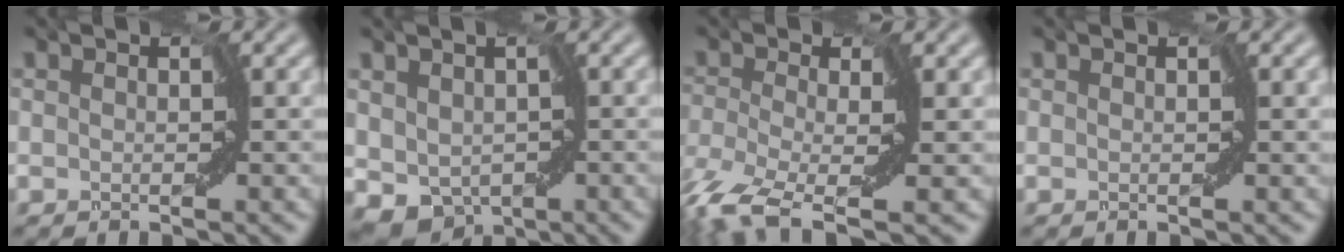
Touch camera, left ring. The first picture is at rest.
{"total": 6.7, "force": [-1.6, 5.3, 3.9], "torque": [-0.047, -0.020, -0.020]}
{"total": 7.7, "force": [-4.2, 3.4, 5.6], "torque": [-0.125, -0.024, -0.089]}
{"total": 0.8, "force": [0.0, 0.2, 0.8], "torque": [-0.013, -0.002, -0.003]}